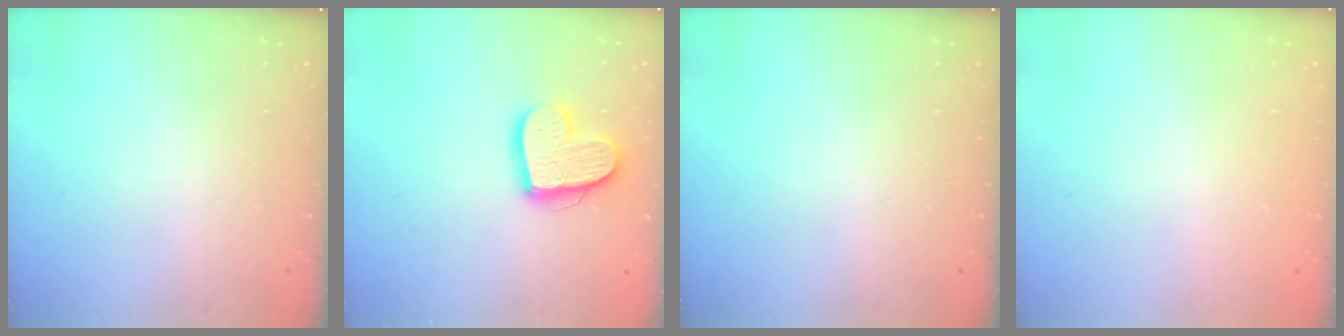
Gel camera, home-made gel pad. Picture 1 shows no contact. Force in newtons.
{"total": 14.6, "press": 14.6, "slide": 1.3}
{"total": 0.0}
{"total": 0.0}